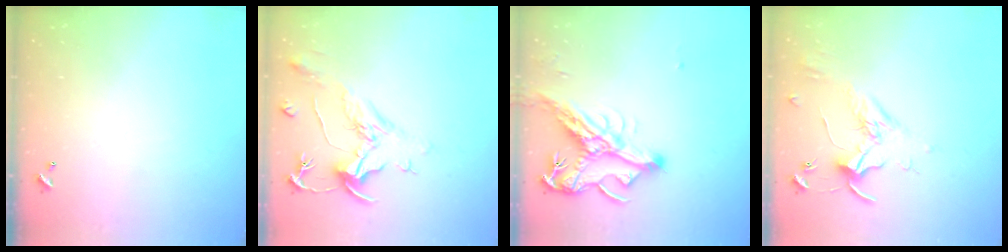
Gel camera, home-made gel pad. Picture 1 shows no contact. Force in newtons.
{"total": 2.2, "press": 1.7, "slide": 1.4}
{"total": 13.6, "press": 13.5, "slide": 1.8}
{"total": 1.8, "press": 1.8, "slide": 0.4}